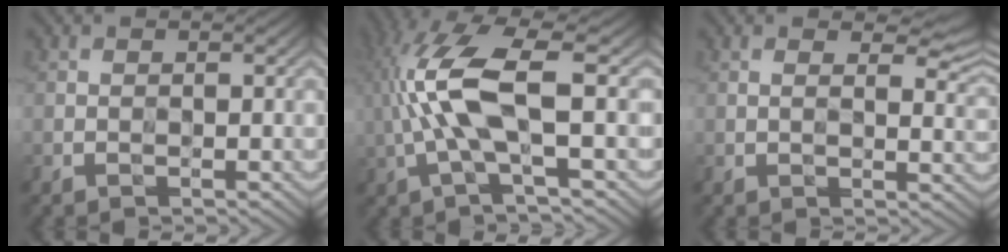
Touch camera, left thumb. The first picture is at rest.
{"total": 9.7, "force": [0.7, 2.9, 9.2], "torque": [-0.211, 0.014, 0.011]}
{"total": 4.0, "force": [1.8, 1.5, 3.3], "torque": [-0.056, -0.005, 0.029]}